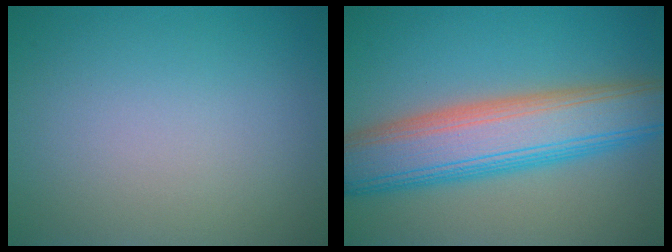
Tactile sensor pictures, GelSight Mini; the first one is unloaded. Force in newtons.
{"total": 9.6, "press": 9.5, "slide": 0.4}